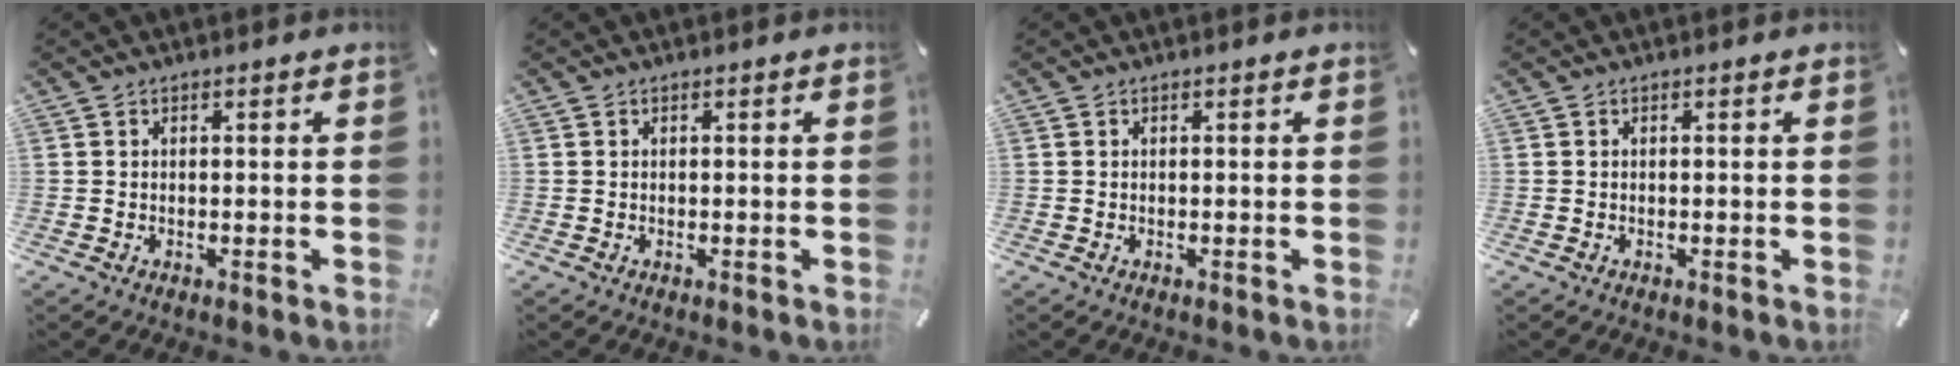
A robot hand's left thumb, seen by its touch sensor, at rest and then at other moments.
{"total": 0.0}
{"total": 0.0}
{"total": 0.0}